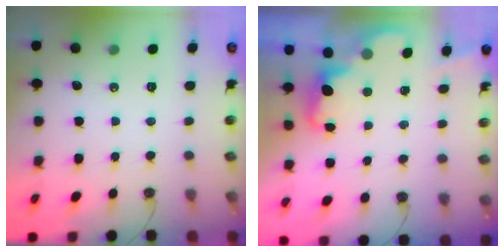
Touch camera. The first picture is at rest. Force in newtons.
{"total": 2.1, "press": 2.0, "slide": 0.6}